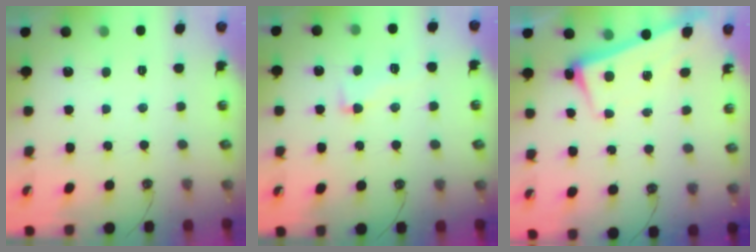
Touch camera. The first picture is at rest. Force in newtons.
{"total": 2.5, "press": 2.0, "slide": 1.4}
{"total": 2.6, "press": 2.4, "slide": 0.9}